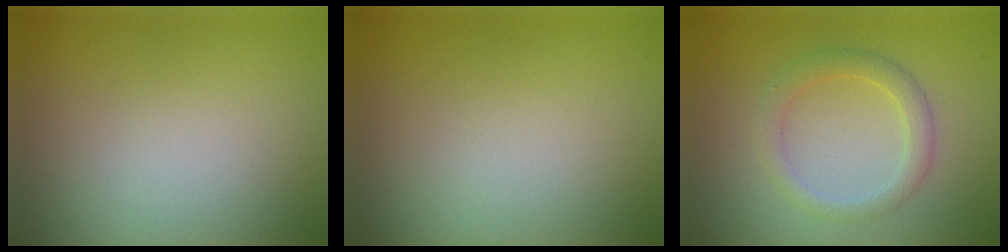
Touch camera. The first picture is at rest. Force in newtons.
{"total": 0.0}
{"total": 2.5, "press": 2.5, "slide": 0.2}